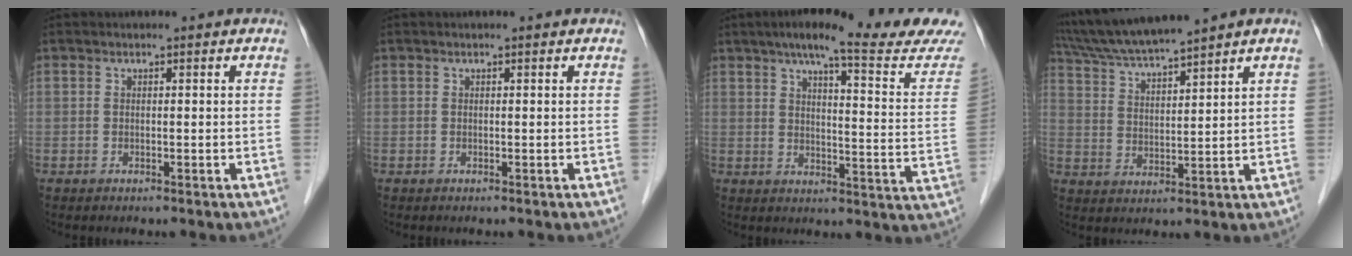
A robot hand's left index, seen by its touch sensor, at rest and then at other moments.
{"total": 0.0}
{"total": 19.8, "force": [17.5, -0.1, 9.3], "torque": [-0.130, -0.048, 0.213]}
{"total": 10.2, "force": [9.1, -1.3, 4.4], "torque": [-0.083, 0.016, 0.174]}